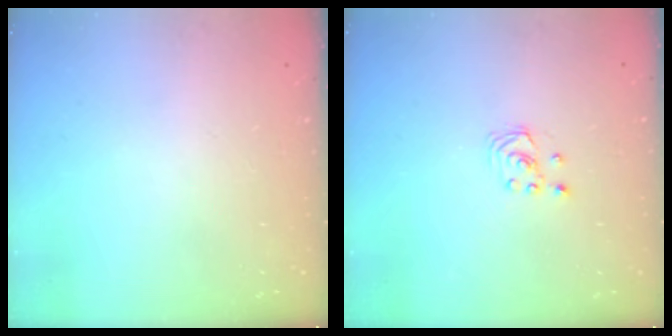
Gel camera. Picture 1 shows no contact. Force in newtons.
{"total": 1.8, "press": 1.8, "slide": 0.2}